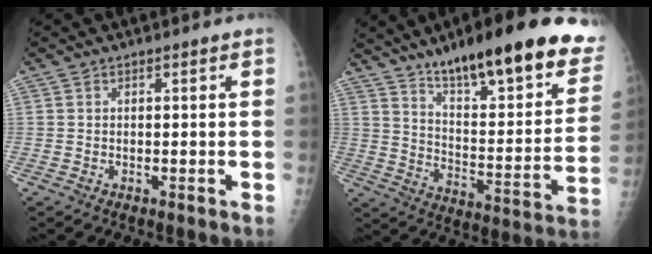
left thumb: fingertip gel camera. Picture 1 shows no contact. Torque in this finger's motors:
{"motor_torque": [0.93, 0.87, 1.45, -1.32, 0.14]}